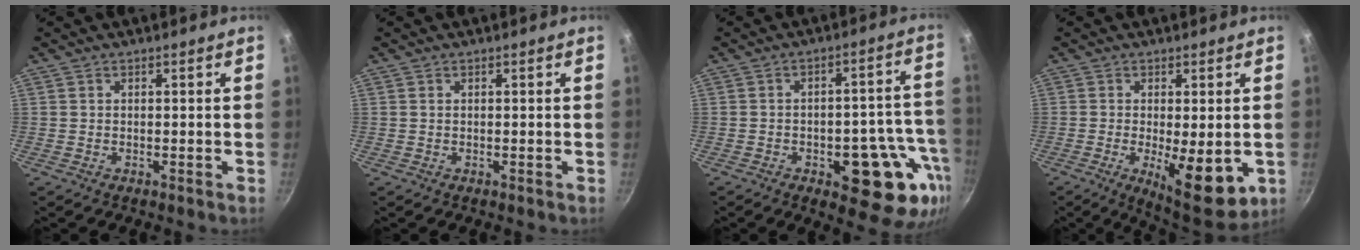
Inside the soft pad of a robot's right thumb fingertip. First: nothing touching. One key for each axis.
{"total": 0.0}
{"total": 16.7, "fx": -6.5, "fy": 7.6, "fz": 13.4, "tx": -0.111, "ty": 0.030, "tz": -0.082}
{"total": 11.7, "fx": -2.3, "fy": 4.1, "fz": 10.7, "tx": -0.140, "ty": -0.011, "tz": -0.019}